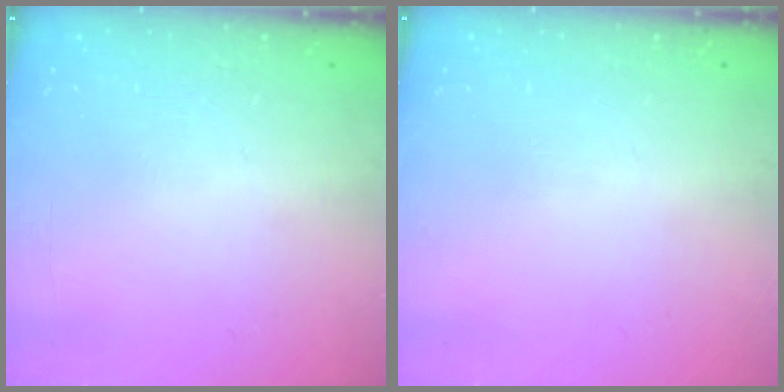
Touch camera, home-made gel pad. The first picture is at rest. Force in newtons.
{"total": 0.0}